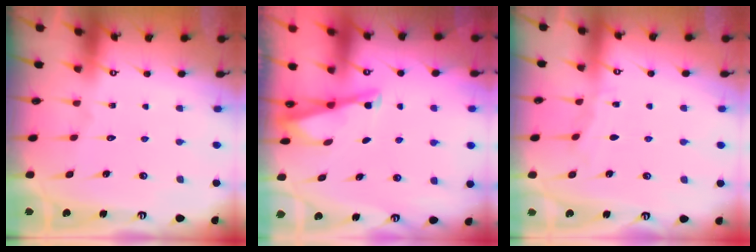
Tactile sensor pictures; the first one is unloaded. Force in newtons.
{"total": 2.9, "press": 2.9, "slide": 0.2}
{"total": 3.4, "press": 3.4, "slide": 0.5}